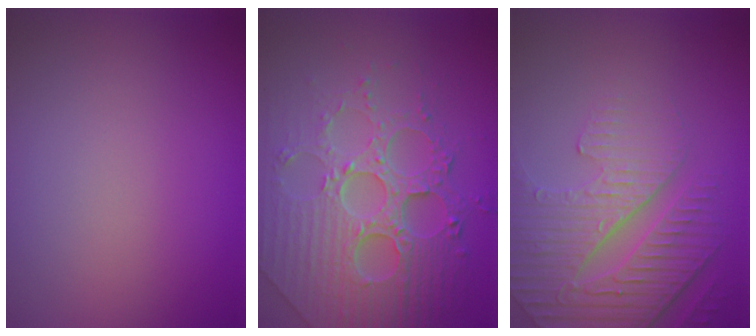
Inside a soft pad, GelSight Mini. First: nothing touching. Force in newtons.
{"total": 8.1, "press": 6.0, "slide": 5.5}
{"total": 4.8, "press": 4.6, "slide": 1.6}